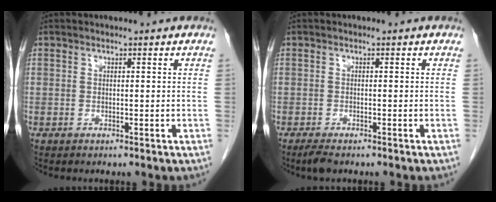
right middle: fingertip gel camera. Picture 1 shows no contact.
{"total": 2.1, "force": [-1.6, 0.5, 1.2], "torque": [-0.029, -0.006, -0.027]}